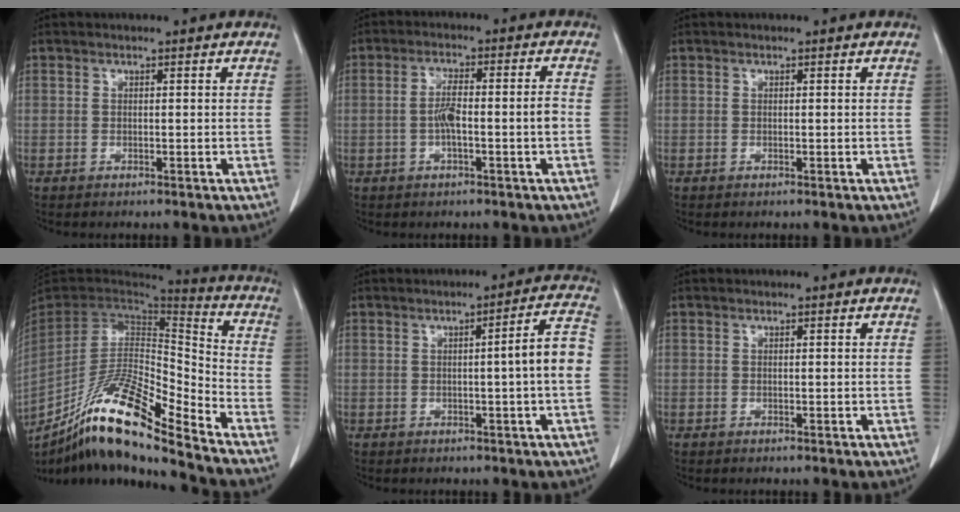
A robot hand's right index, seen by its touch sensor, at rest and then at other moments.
{"total": 5.8, "force": [-1.2, 0.4, 5.7], "torque": [-0.112, 0.016, -0.018]}
{"total": 0.0}
{"total": 18.8, "force": [-13.8, 1.1, 12.7], "torque": [-0.248, -0.015, -0.252]}
{"total": 6.1, "force": [-0.6, -0.6, 6.1], "torque": [-0.080, 0.009, -0.010]}
{"total": 0.0}